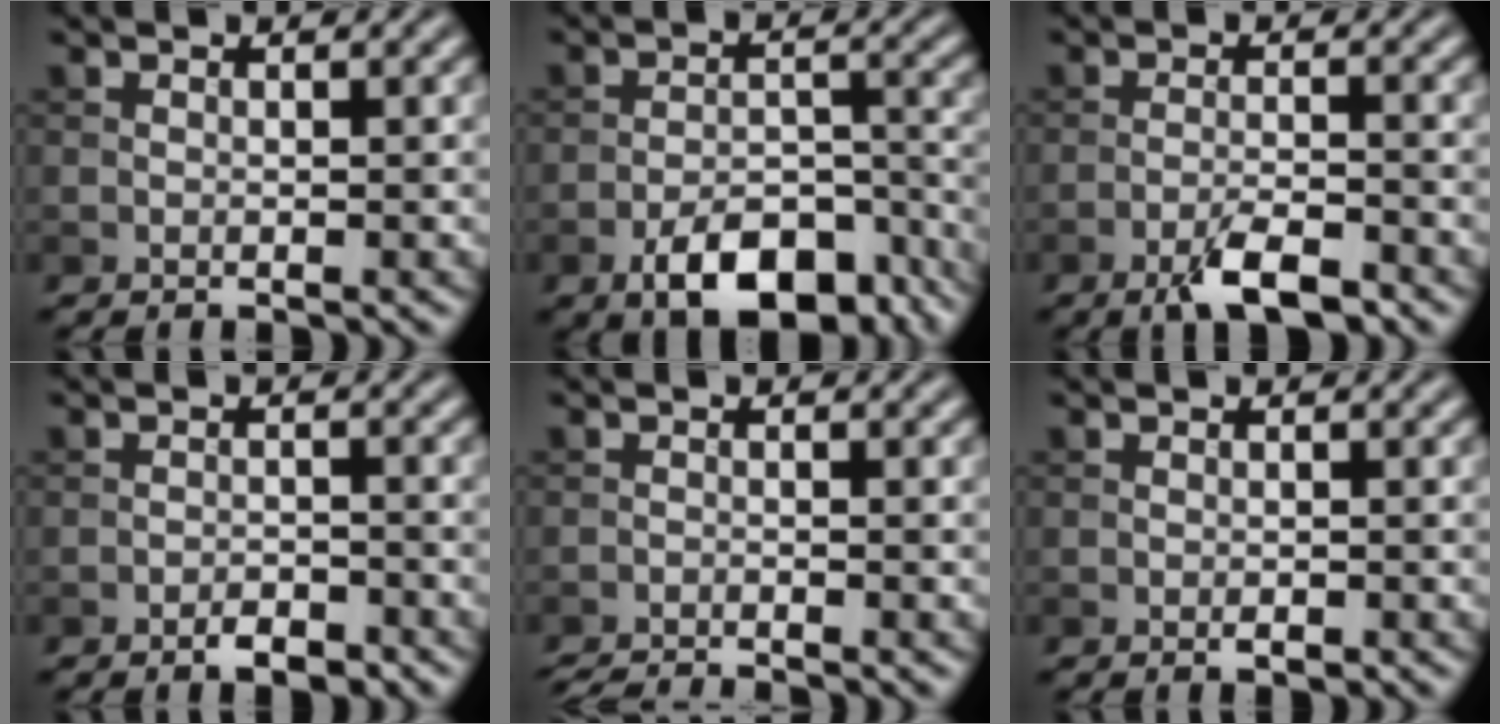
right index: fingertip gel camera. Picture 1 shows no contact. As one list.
[{"total": 8.7, "force": [-5.5, 3.9, 5.5], "torque": [-0.080, -0.004, -0.087]}, {"total": 4.1, "force": [-2.8, 1.0, 2.9], "torque": [-0.056, 0.001, -0.051]}, {"total": 1.9, "force": [-1.4, 0.7, 1.1], "torque": [-0.013, 0.004, -0.025]}, {"total": 3.1, "force": [-2.9, 0.3, 1.1], "torque": [-0.020, -0.012, -0.053]}, {"total": 0.7, "force": [-0.4, 0.3, 0.5], "torque": [-0.007, 0.000, -0.005]}]